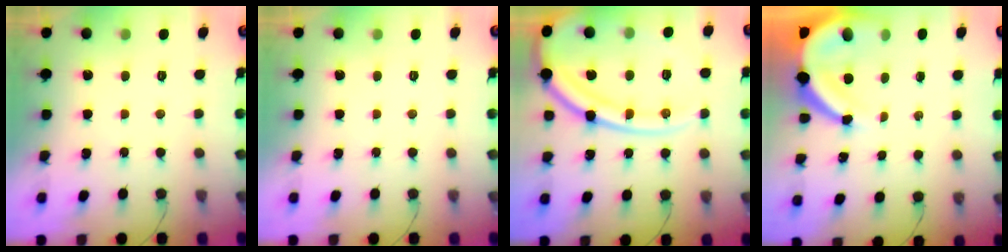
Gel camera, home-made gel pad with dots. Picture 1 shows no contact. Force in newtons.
{"total": 0.0}
{"total": 16.8, "press": 16.7, "slide": 1.5}
{"total": 10.0, "press": 10.0, "slide": 1.2}